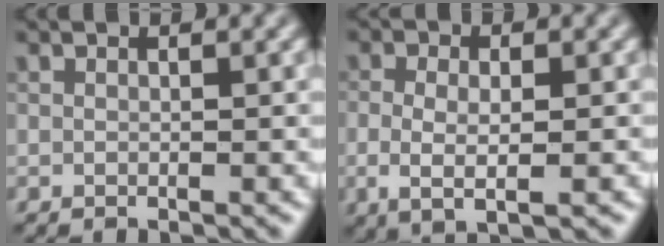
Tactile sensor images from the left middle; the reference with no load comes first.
{"total": 2.7, "force": [-0.9, 0.9, 2.4], "torque": [-0.050, -0.004, -0.012]}